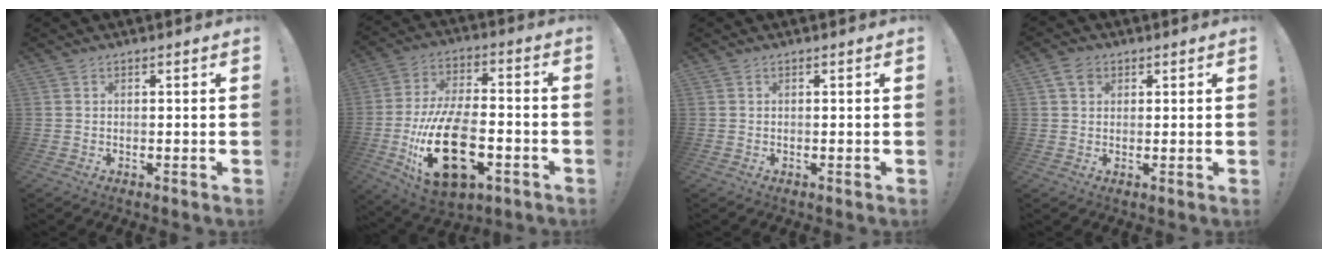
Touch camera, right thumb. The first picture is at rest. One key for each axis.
{"total": 25.1, "fx": -7.1, "fy": 13.7, "fz": 19.8, "tx": -0.379, "ty": 0.038, "tz": -0.106}
{"total": 0.0}
{"total": 4.1, "fx": 1.8, "fy": 3.1, "fz": 2.0, "tx": -0.035, "ty": 0.002, "tz": 0.035}